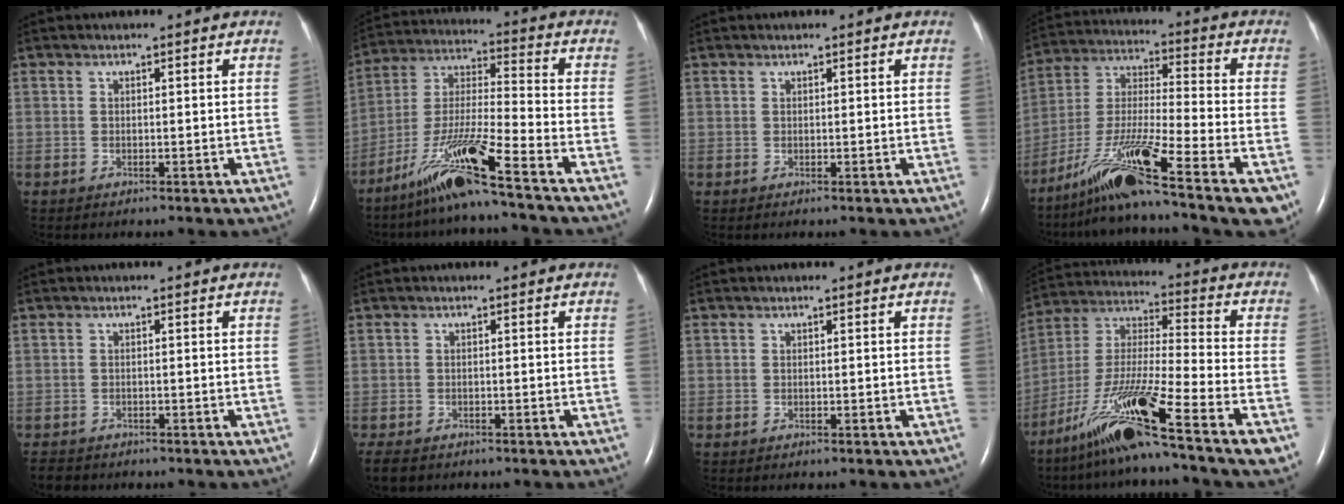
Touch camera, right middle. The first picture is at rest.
{"total": 13.7, "force": [-9.4, -0.9, 9.9], "torque": [-0.206, -0.023, -0.175]}
{"total": 0.0}
{"total": 20.3, "force": [-13.2, 0.9, 15.4], "torque": [-0.271, -0.022, -0.230]}
{"total": 2.5, "force": [-2.3, 0.9, 0.2], "torque": [-0.007, -0.006, -0.036]}
{"total": 3.8, "force": [-3.0, 1.7, 1.5], "torque": [-0.029, -0.007, -0.048]}
{"total": 0.0}
{"total": 19.4, "force": [-12.2, -0.5, 15.1], "torque": [-0.299, -0.036, -0.221]}